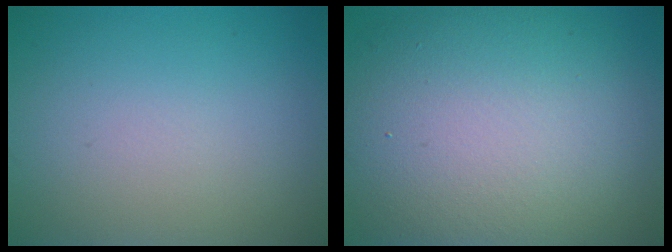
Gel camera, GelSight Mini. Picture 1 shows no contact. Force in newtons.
{"total": 13.5, "press": 13.5, "slide": 1.3}